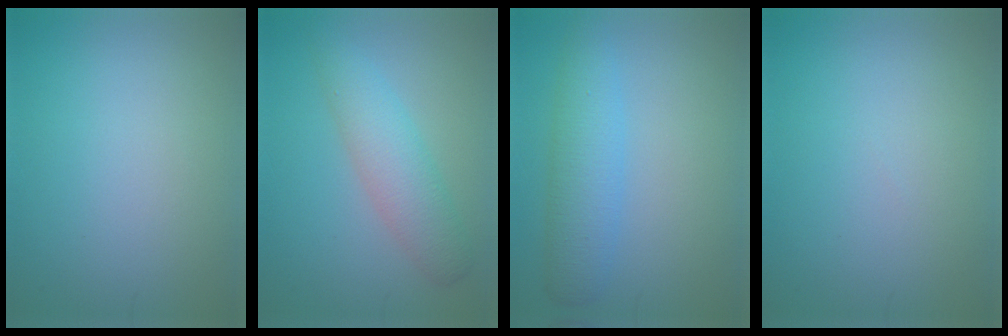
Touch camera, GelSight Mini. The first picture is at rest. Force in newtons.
{"total": 3.9, "press": 3.9, "slide": 0.0}
{"total": 3.9, "press": 3.9, "slide": 0.1}
{"total": 0.0}